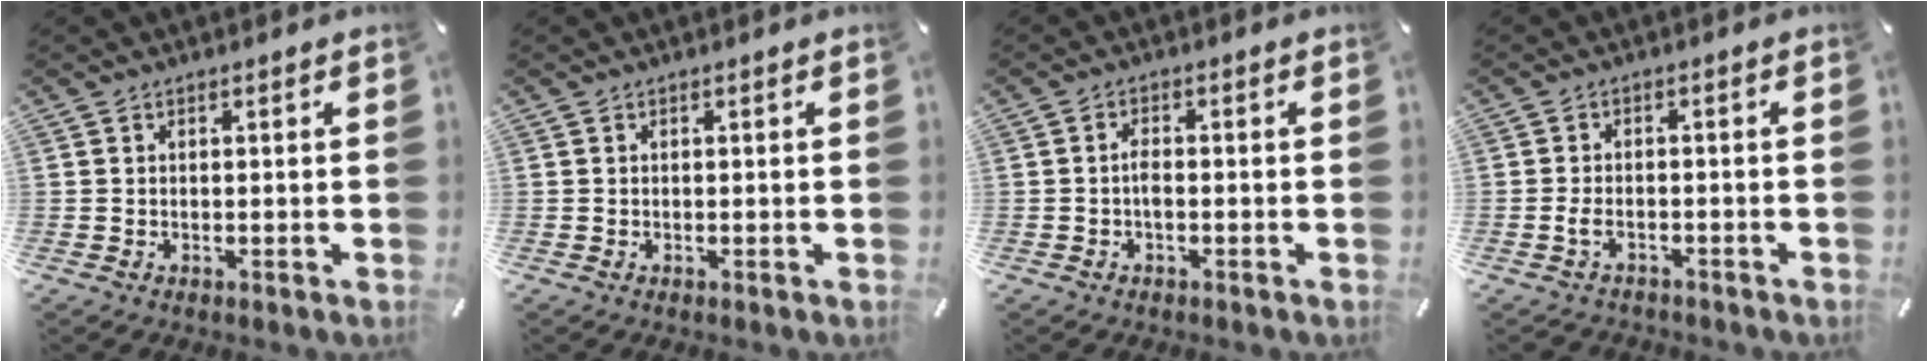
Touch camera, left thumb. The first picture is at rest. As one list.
[{"total": 0.0}, {"total": 2.6, "force": [-0.7, 1.2, 2.2], "torque": [-0.042, 0.005, -0.013]}, {"total": 3.3, "force": [-1.8, 1.9, 1.9], "torque": [-0.049, 0.005, -0.038]}]